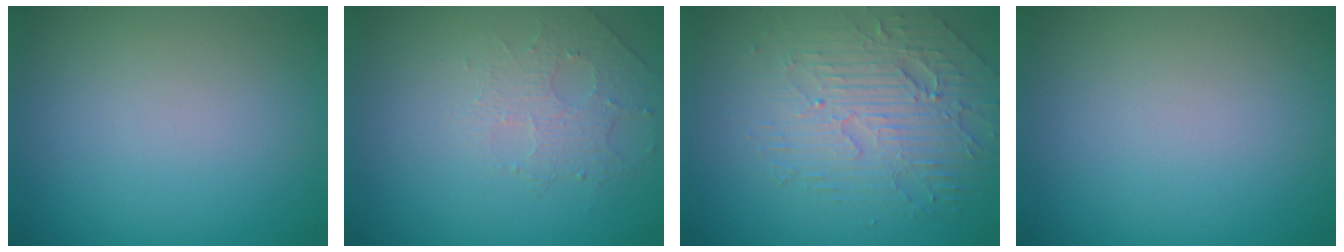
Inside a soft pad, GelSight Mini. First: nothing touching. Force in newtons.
{"total": 1.6, "press": 1.2, "slide": 1.0}
{"total": 4.7, "press": 4.0, "slide": 2.5}
{"total": 0.0}